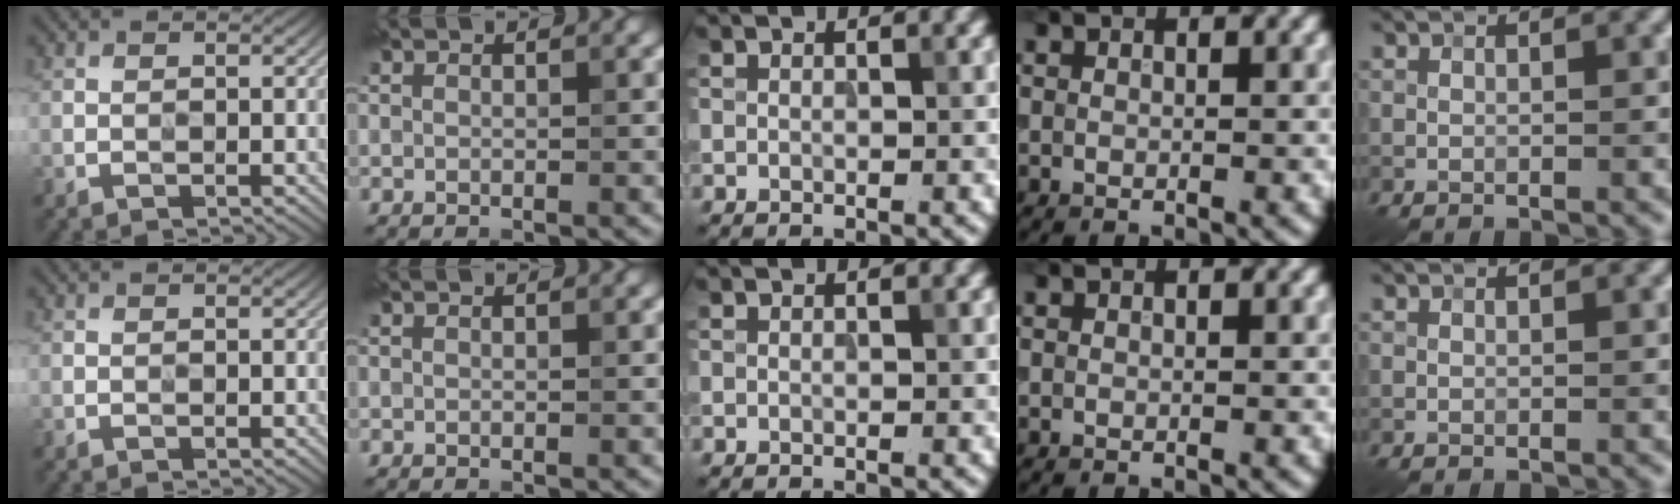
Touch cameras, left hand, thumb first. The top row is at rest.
{}